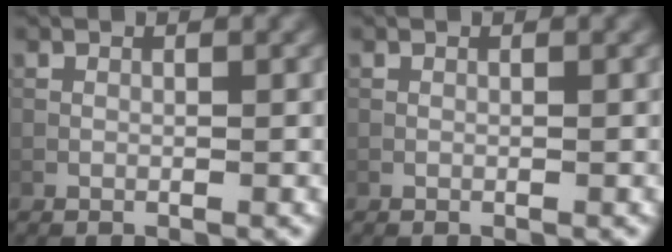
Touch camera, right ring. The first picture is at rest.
{"total": 0.0}